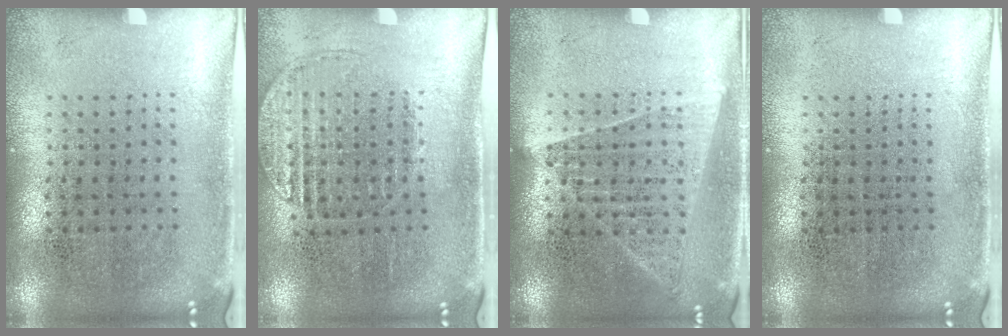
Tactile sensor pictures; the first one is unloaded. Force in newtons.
{"total": 1.2, "press": 1.1, "slide": 0.4}
{"total": 1.4, "press": 1.3, "slide": 0.3}
{"total": 0.0}